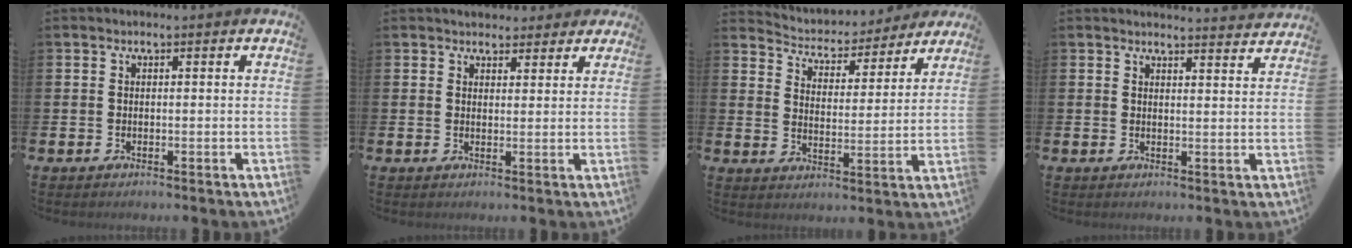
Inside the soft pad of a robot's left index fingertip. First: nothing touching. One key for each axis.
{"total": 3.2, "fx": 2.8, "fy": 1.4, "fz": -0.1, "tx": 0.005, "ty": -0.011, "tz": 0.050}
{"total": 4.9, "fx": 4.6, "fy": 1.6, "fz": 0.0, "tx": -0.027, "ty": -0.044, "tz": 0.074}
{"total": 3.1, "fx": 3.1, "fy": -0.1, "fz": -0.1, "tx": 0.008, "ty": -0.027, "tz": 0.054}